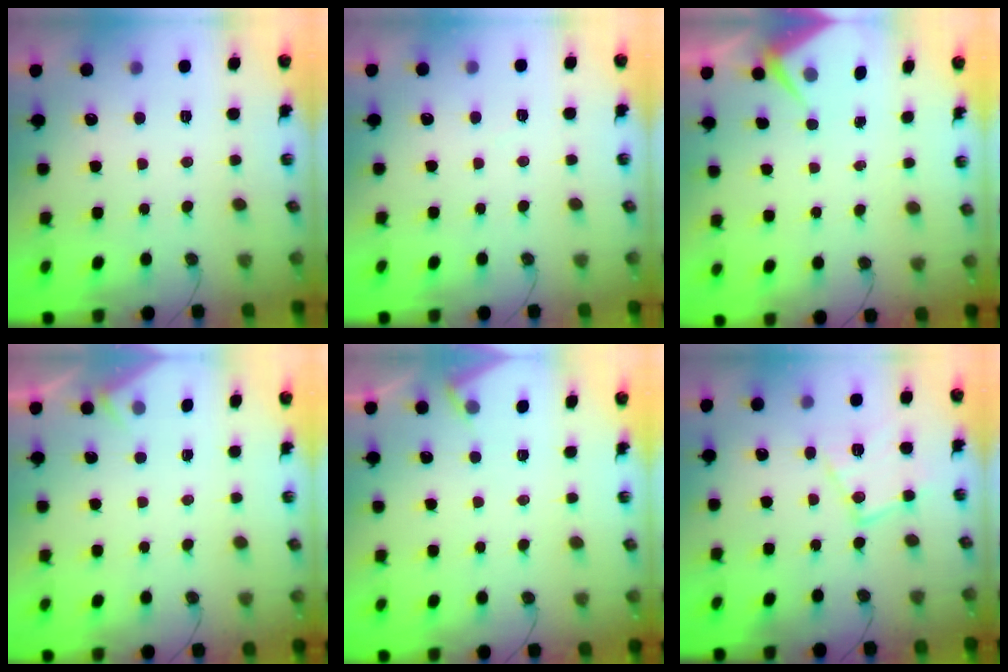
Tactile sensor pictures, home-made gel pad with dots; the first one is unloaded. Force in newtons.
{"total": 2.6, "press": 2.6, "slide": 0.4}
{"total": 4.0, "press": 4.0, "slide": 0.5}
{"total": 2.8, "press": 2.7, "slide": 0.4}
{"total": 3.8, "press": 3.7, "slide": 0.6}
{"total": 13.1, "press": 13.1, "slide": 0.8}